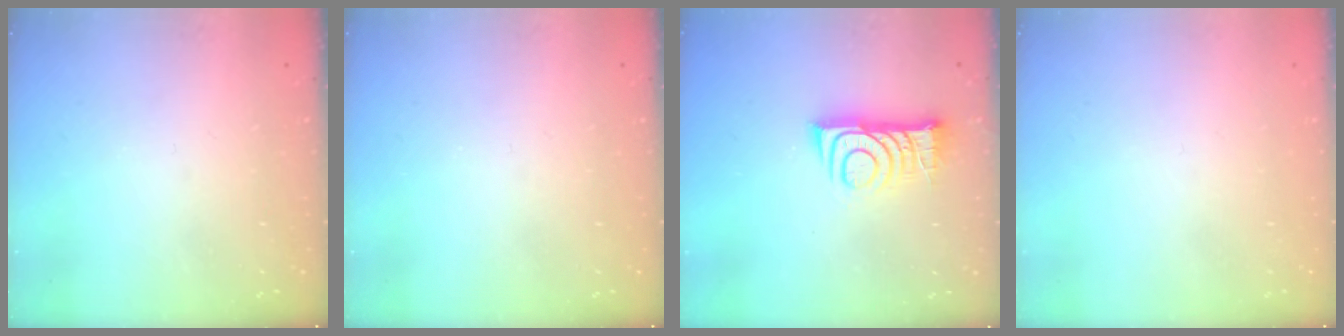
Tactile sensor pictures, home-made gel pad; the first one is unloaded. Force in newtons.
{"total": 0.0}
{"total": 10.8, "press": 10.8, "slide": 0.9}
{"total": 1.5, "press": 1.5, "slide": 0.1}